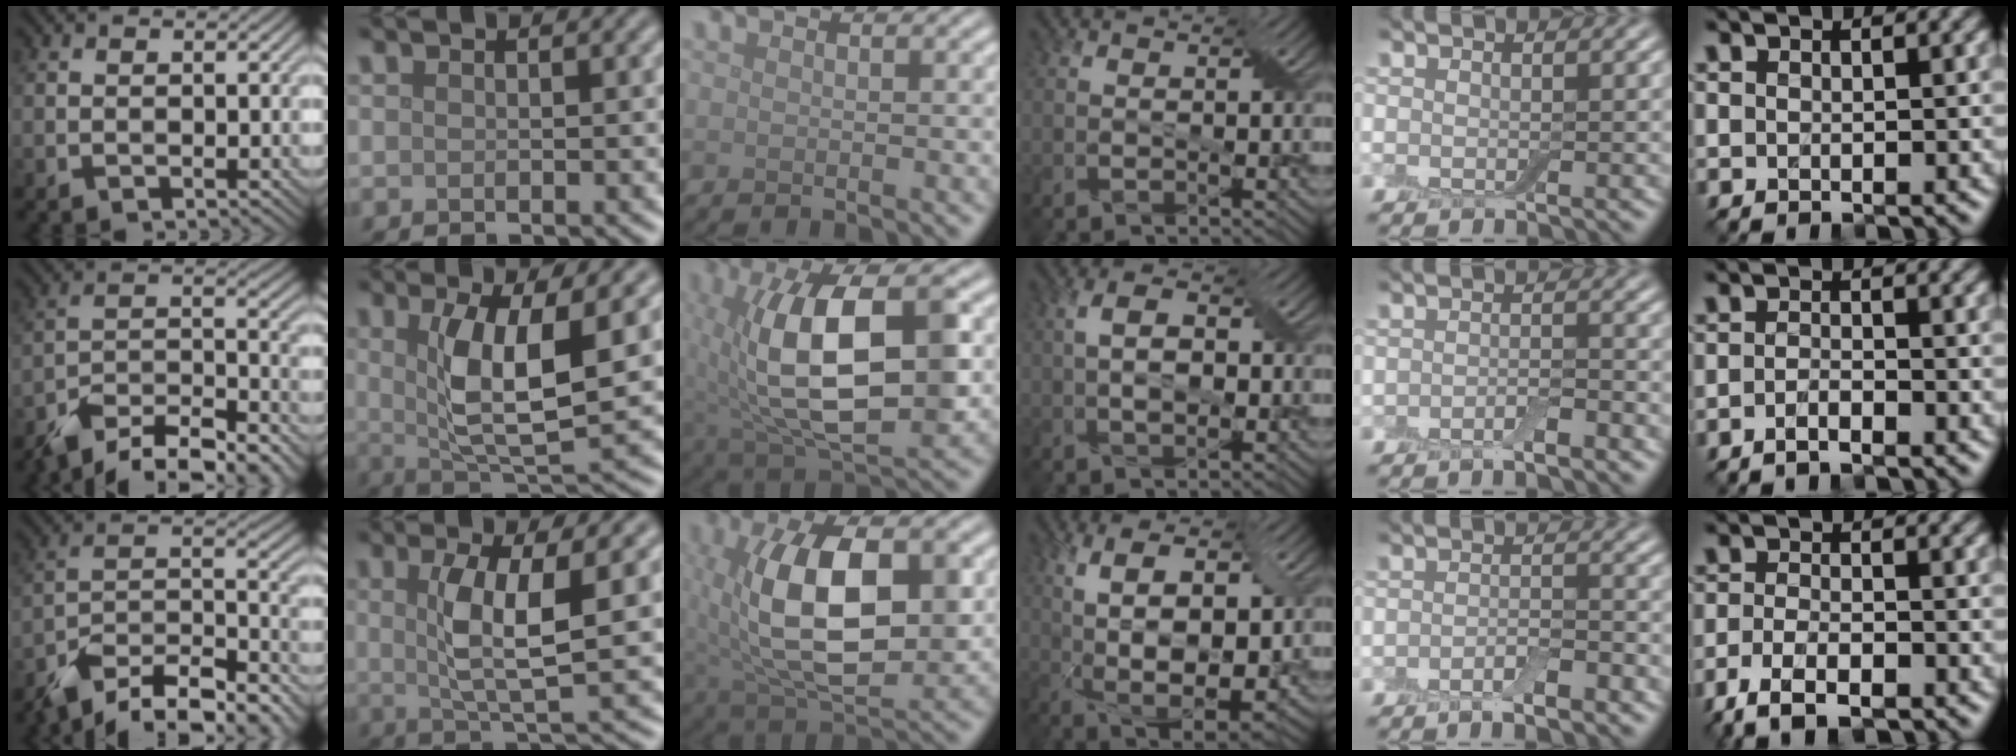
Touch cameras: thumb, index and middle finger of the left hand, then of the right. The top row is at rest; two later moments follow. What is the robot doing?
{"motion": "wrap", "object": "bandage"}